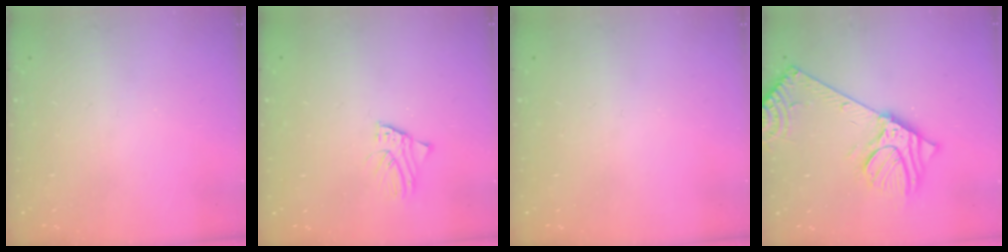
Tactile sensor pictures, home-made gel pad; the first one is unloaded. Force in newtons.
{"total": 1.9, "press": 1.9, "slide": 0.0}
{"total": 0.0}
{"total": 18.3, "press": 17.9, "slide": 3.8}